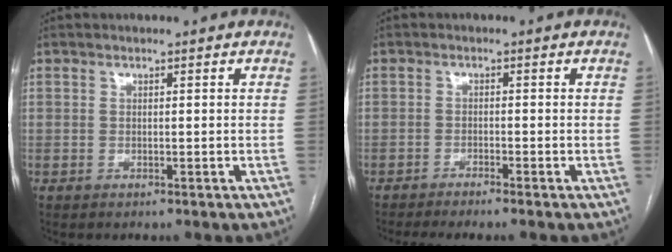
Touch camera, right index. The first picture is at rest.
{"total": 4.6, "force": [-3.9, -0.5, 2.4], "torque": [-0.030, -0.005, -0.064]}